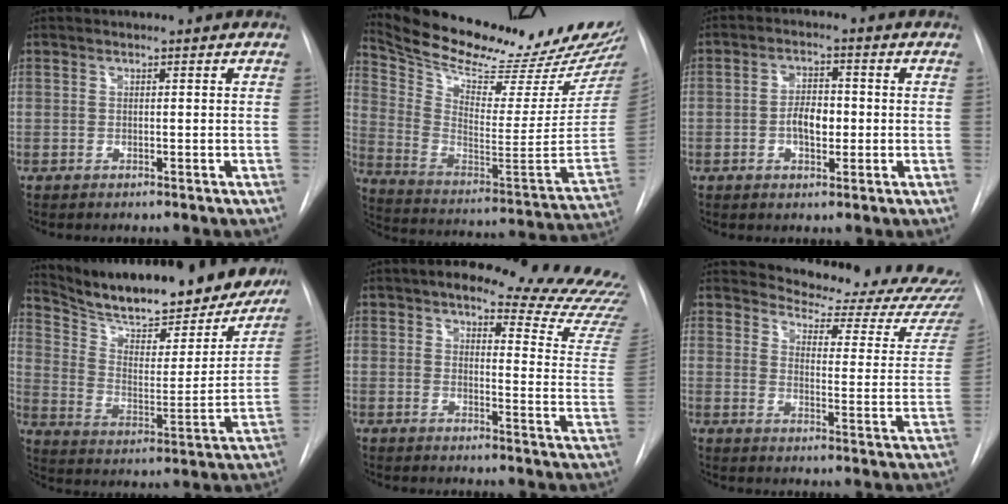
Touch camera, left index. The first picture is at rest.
{"total": 28.1, "force": [25.6, 2.6, 11.3], "torque": [-0.190, -0.111, 0.359]}
{"total": 4.6, "force": [-0.8, 2.5, 3.8], "torque": [-0.068, 0.009, -0.014]}
{"total": 26.5, "force": [23.1, 6.0, 11.5], "torque": [-0.182, -0.034, 0.322]}
{"total": 22.5, "force": [20.0, 3.8, 9.6], "torque": [-0.103, -0.093, 0.210]}
{"total": 20.3, "force": [19.5, 3.4, 4.7], "torque": [-0.045, -0.106, 0.212]}